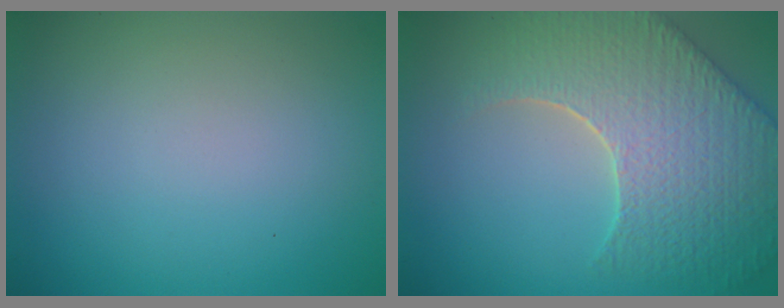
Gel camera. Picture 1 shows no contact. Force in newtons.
{"total": 8.6, "press": 6.4, "slide": 5.7}